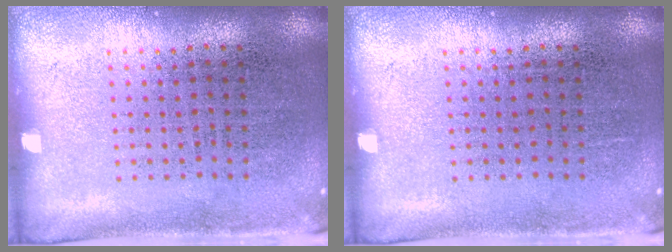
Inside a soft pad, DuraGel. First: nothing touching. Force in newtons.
{"total": 0.0}